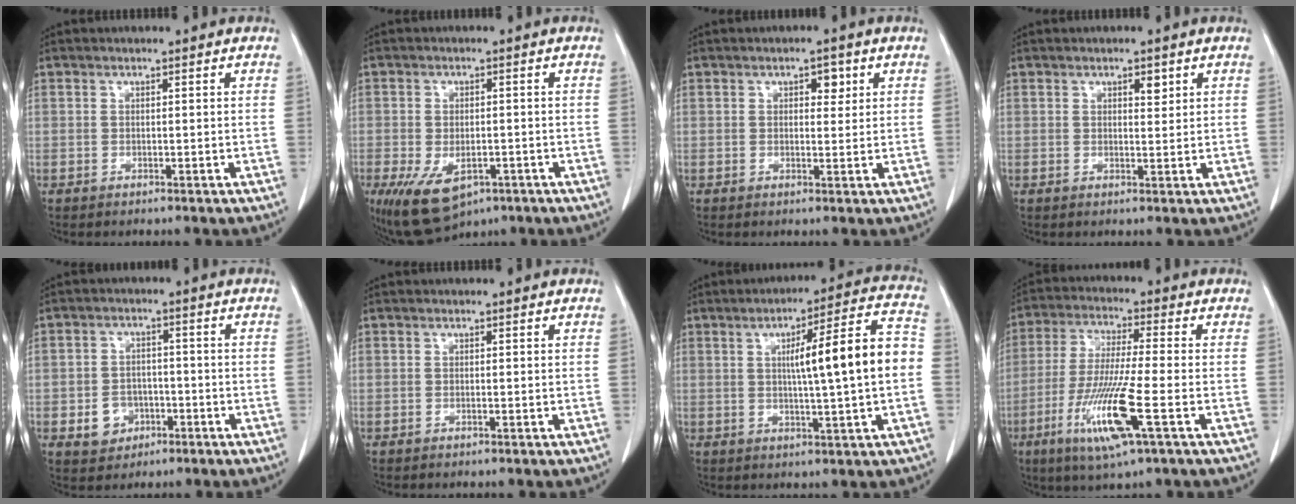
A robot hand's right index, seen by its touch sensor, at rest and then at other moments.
{"total": 10.1, "force": [-5.4, 5.5, 6.6], "torque": [-0.126, -0.010, -0.075]}
{"total": 2.5, "force": [1.1, 1.3, 1.8], "torque": [-0.020, 0.003, 0.014]}
{"total": 1.8, "force": [1.0, 0.7, 1.4], "torque": [-0.018, -0.004, 0.014]}
{"total": 5.0, "force": [-1.8, 4.3, 1.9], "torque": [-0.030, 0.009, -0.021]}
{"total": 0.0}
{"total": 12.9, "force": [0.4, 0.4, 12.9], "torque": [-0.185, 0.025, 0.005]}
{"total": 12.5, "force": [-4.7, 0.1, 11.6], "torque": [-0.239, -0.026, -0.091]}